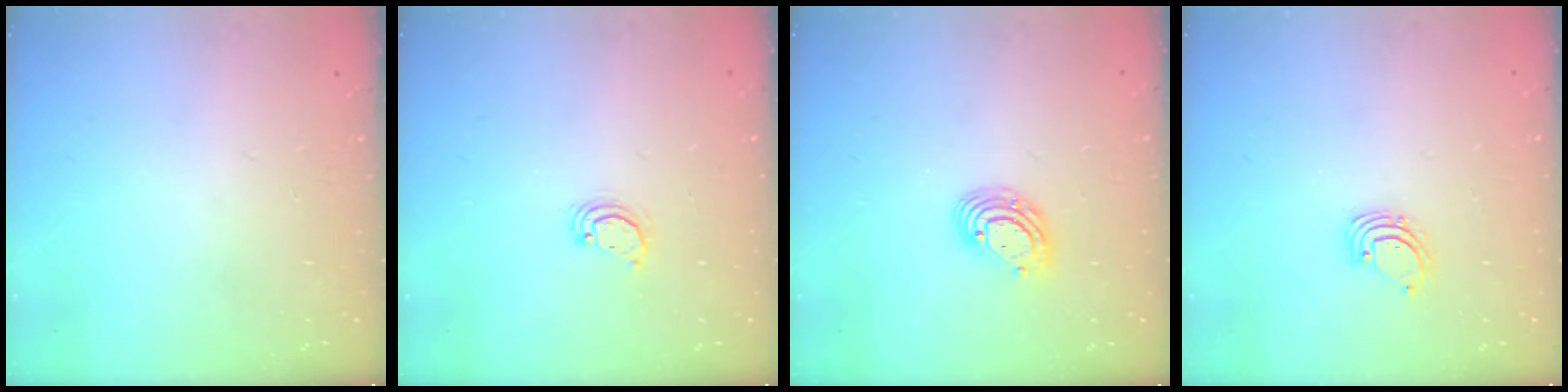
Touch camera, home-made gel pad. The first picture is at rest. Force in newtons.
{"total": 2.2, "press": 2.2, "slide": 0.3}
{"total": 7.9, "press": 7.8, "slide": 1.5}
{"total": 1.6, "press": 1.6, "slide": 0.1}